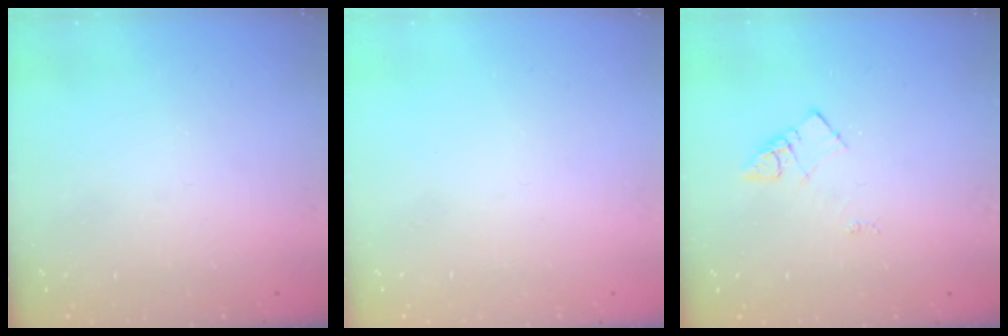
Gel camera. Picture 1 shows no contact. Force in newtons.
{"total": 1.8, "press": 1.7, "slide": 0.1}
{"total": 4.5, "press": 4.5, "slide": 0.5}